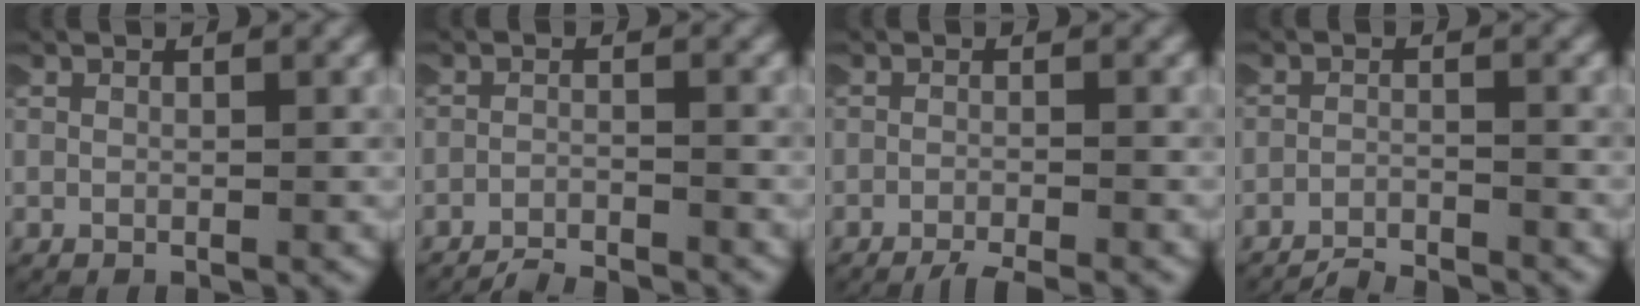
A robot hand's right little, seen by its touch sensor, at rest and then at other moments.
{"total": 4.3, "force": [-4.2, 0.6, 0.2], "torque": [-0.006, -0.017, -0.066]}
{"total": 3.6, "force": [-3.4, 0.5, 0.9], "torque": [-0.014, -0.013, -0.049]}
{"total": 4.4, "force": [-4.4, 0.6, 0.2], "torque": [-0.006, -0.018, -0.069]}